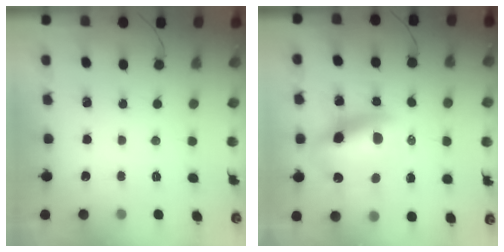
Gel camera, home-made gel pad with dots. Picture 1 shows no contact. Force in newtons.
{"total": 13.9, "press": 13.6, "slide": 3.2}